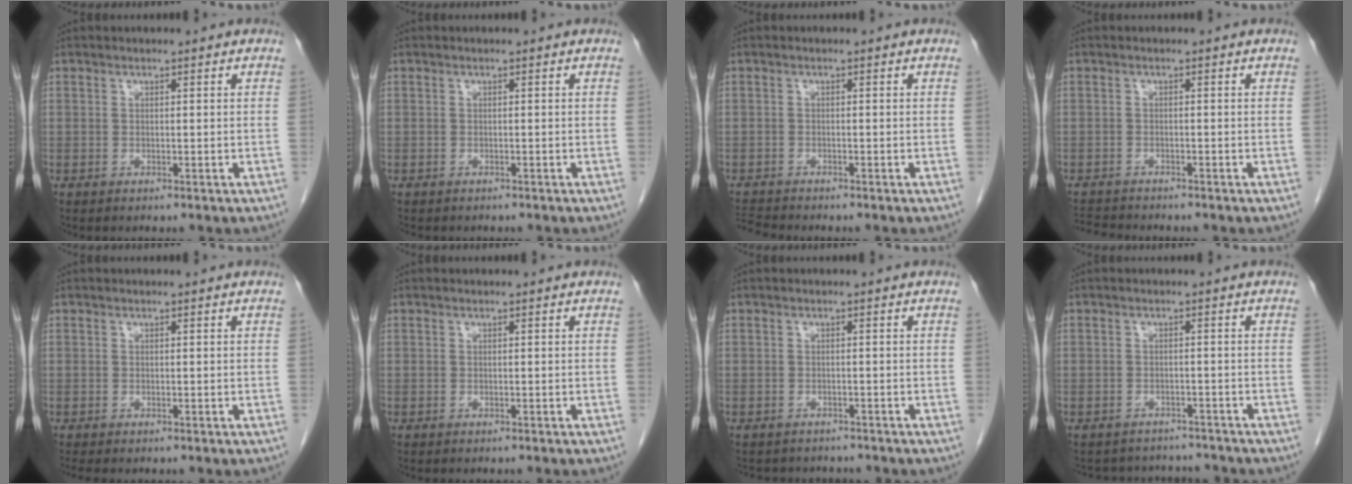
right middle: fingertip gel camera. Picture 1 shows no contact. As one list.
[{"total": 1.9, "force": [-1.7, 0.8, 0.5], "torque": [-0.014, -0.003, -0.021]}, {"total": 2.4, "force": [-2.3, -0.6, -0.2], "torque": [-0.004, -0.018, -0.044]}, {"total": 3.9, "force": [-3.8, 0.2, 0.6], "torque": [-0.009, -0.015, -0.066]}, {"total": 1.0, "force": [-0.9, 0.2, 0.4], "torque": [-0.009, -0.003, -0.014]}, {"total": 0.9, "force": [-0.8, 0.2, 0.4], "torque": [-0.004, -0.001, -0.010]}, {"total": 4.7, "force": [-4.3, 1.9, 0.3], "torque": [-0.003, 0.002, -0.056]}, {"total": 6.6, "force": [-6.2, 2.3, -0.2], "torque": [0.006, 0.020, -0.078]}]